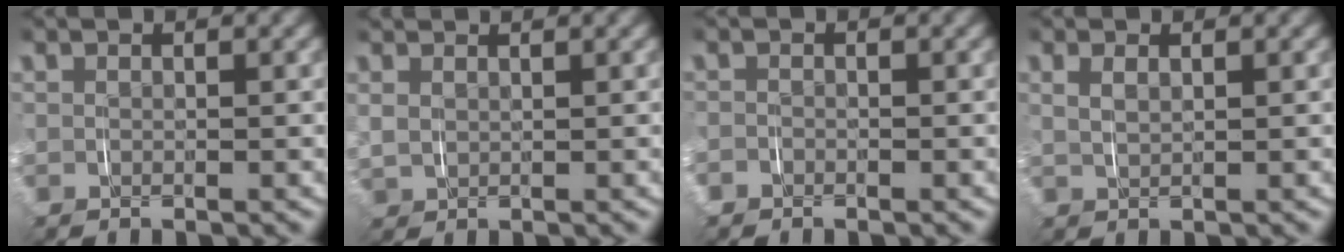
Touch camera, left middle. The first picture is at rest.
{"total": 2.1, "force": [1.5, 1.4, 0.7], "torque": [-0.023, 0.003, 0.029]}
{"total": 0.9, "force": [-0.6, 0.7, 0.0], "torque": [-0.007, -0.003, -0.016]}
{"total": 1.3, "force": [0.8, 0.5, 0.9], "torque": [-0.015, 0.001, 0.019]}